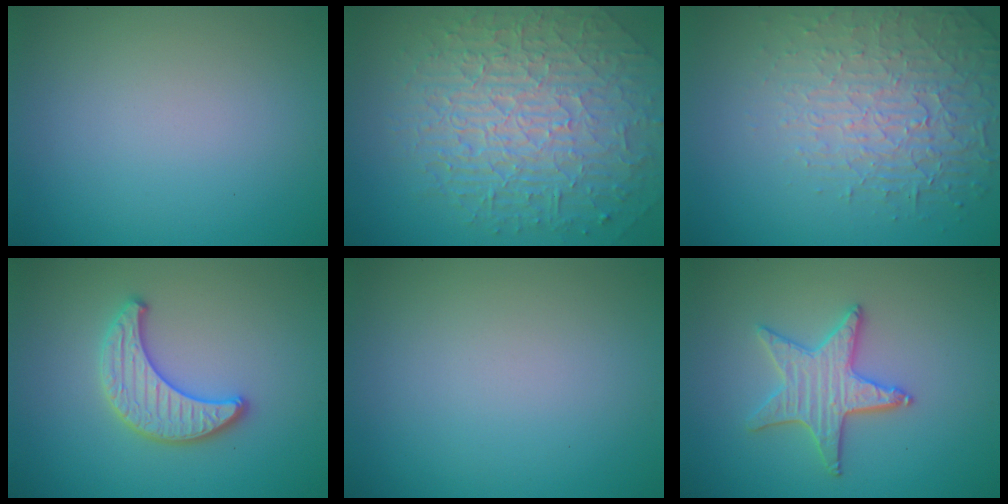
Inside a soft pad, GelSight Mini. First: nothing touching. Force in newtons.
{"total": 10.1, "press": 6.5, "slide": 7.7}
{"total": 4.0, "press": 3.8, "slide": 1.2}
{"total": 3.3, "press": 3.2, "slide": 0.4}
{"total": 0.0}
{"total": 3.7, "press": 3.6, "slide": 0.8}